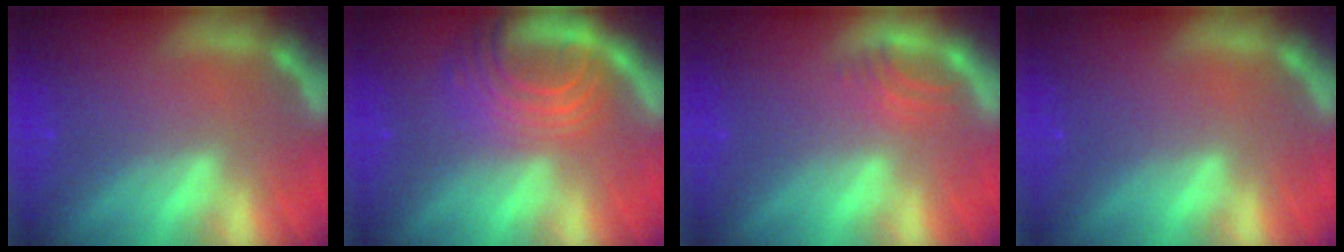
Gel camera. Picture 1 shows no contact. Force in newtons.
{"total": 8.5}
{"total": 2.0}
{"total": 0.0}